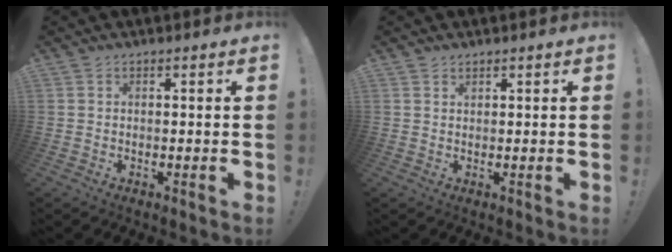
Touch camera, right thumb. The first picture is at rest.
{"total": 1.0, "force": [1.0, 0.4, 0.2], "torque": [0.003, -0.004, 0.018]}